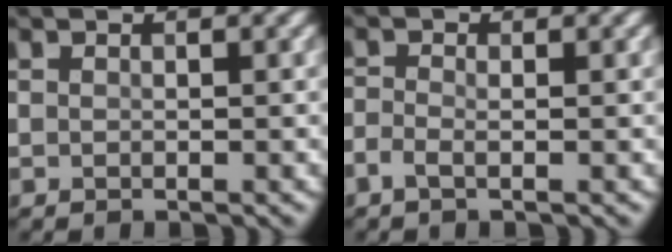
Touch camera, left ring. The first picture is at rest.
{"total": 1.2, "force": [-0.7, 0.5, 0.9], "torque": [-0.023, -0.002, -0.019]}